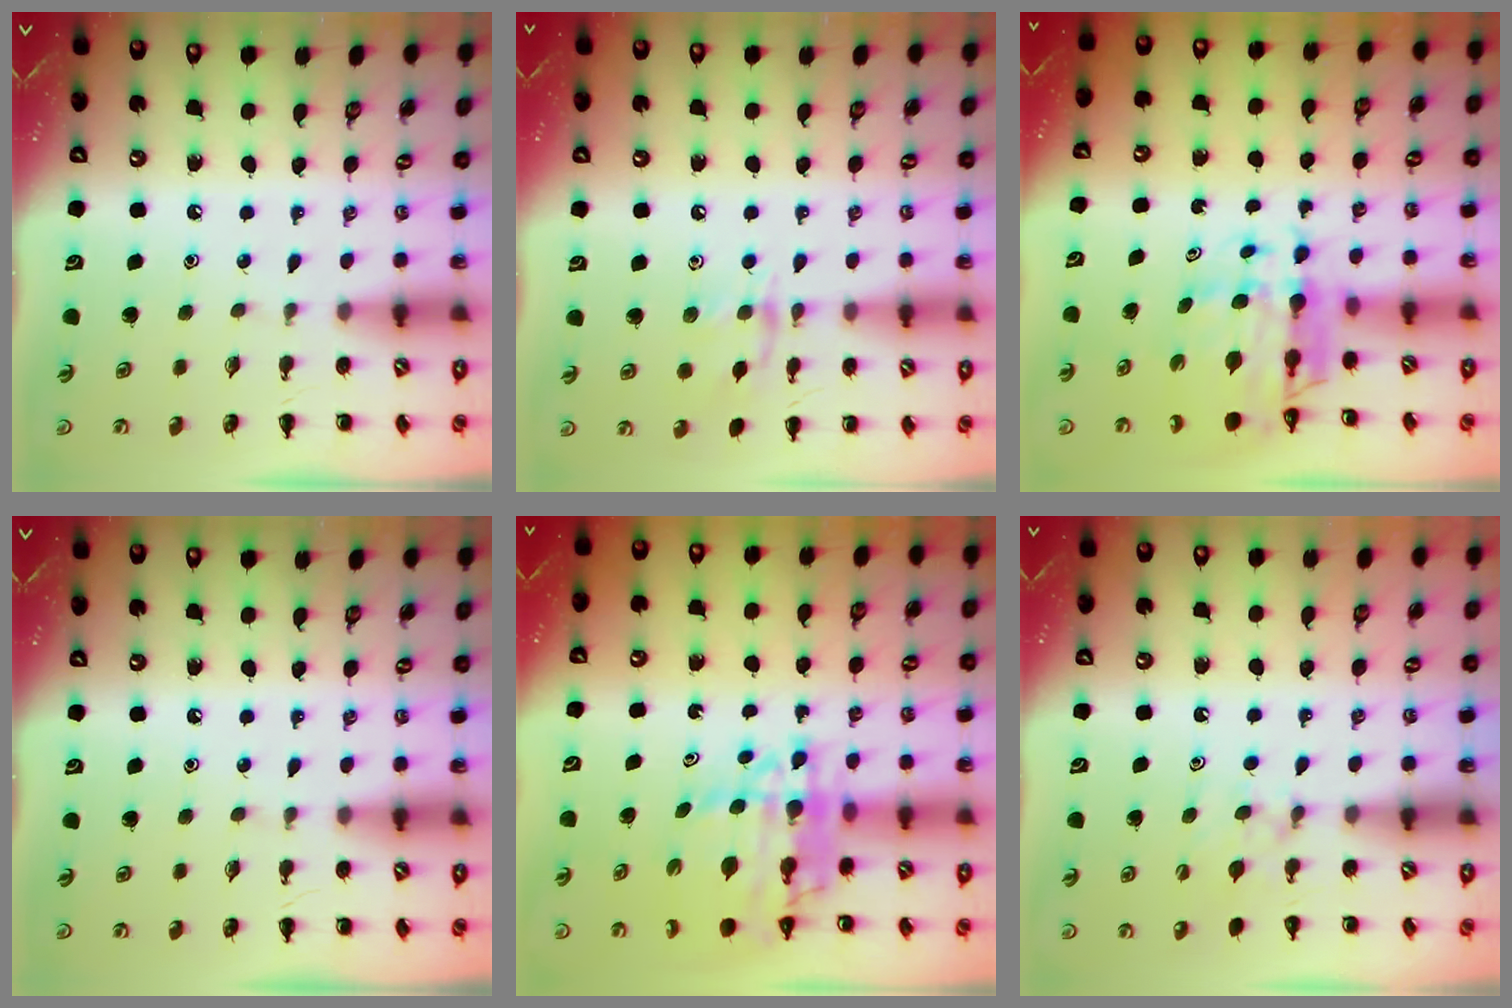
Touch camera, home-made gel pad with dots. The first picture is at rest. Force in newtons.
{"total": 8.7, "press": 8.7, "slide": 0.8}
{"total": 8.6, "press": 8.2, "slide": 2.7}
{"total": 0.0}
{"total": 11.4, "press": 10.9, "slide": 3.4}
{"total": 5.3, "press": 5.1, "slide": 1.6}